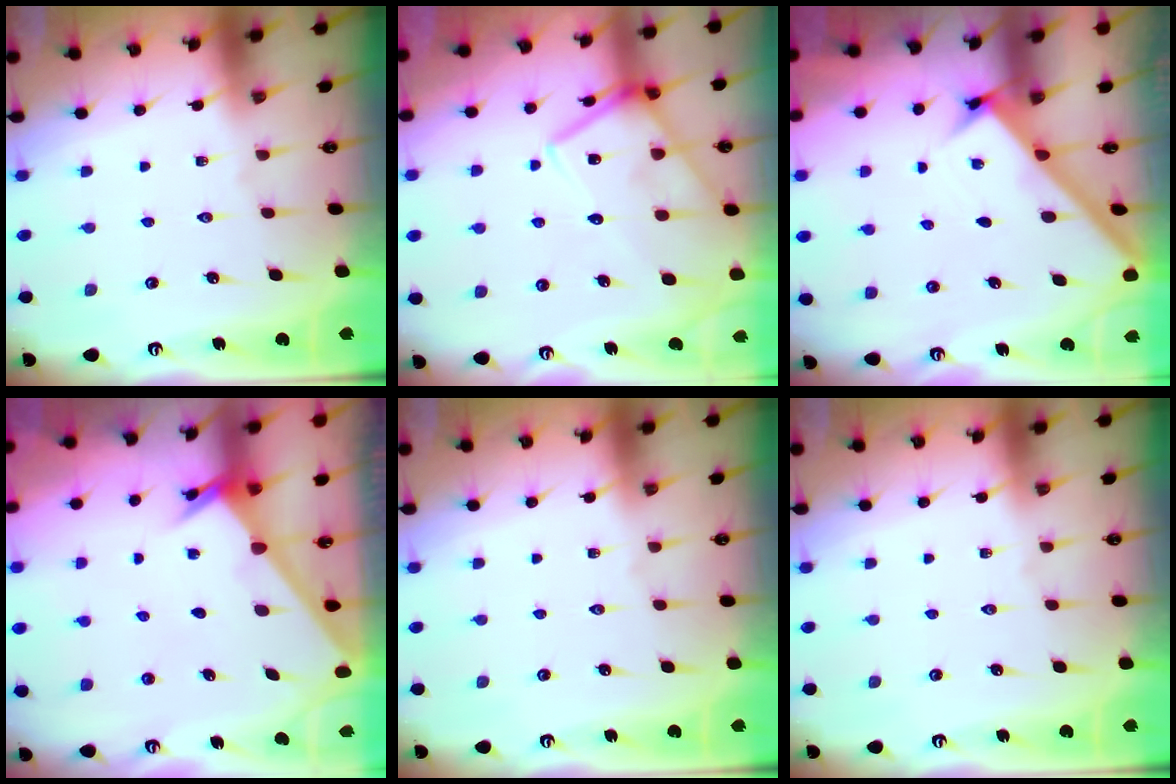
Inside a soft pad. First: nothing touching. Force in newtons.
{"total": 16.1, "press": 16.0, "slide": 1.1}
{"total": 2.5, "press": 2.5, "slide": 0.3}
{"total": 2.5, "press": 2.5, "slide": 0.2}
{"total": 0.0}
{"total": 0.0}